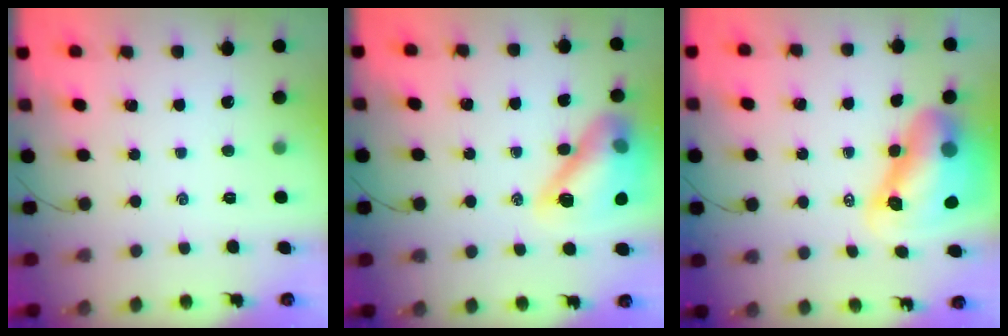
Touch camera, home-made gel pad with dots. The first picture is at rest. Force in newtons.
{"total": 15.4, "press": 15.1, "slide": 2.9}
{"total": 12.3, "press": 11.7, "slide": 3.7}